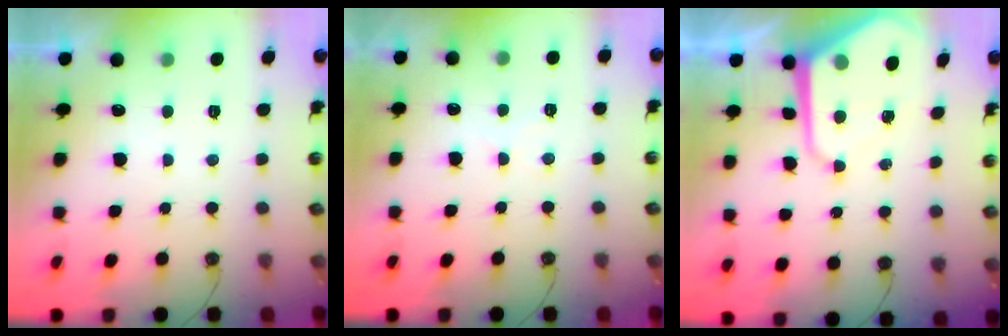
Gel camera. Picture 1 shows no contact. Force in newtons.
{"total": 3.3, "press": 3.3, "slide": 0.6}
{"total": 9.7, "press": 9.7, "slide": 0.7}